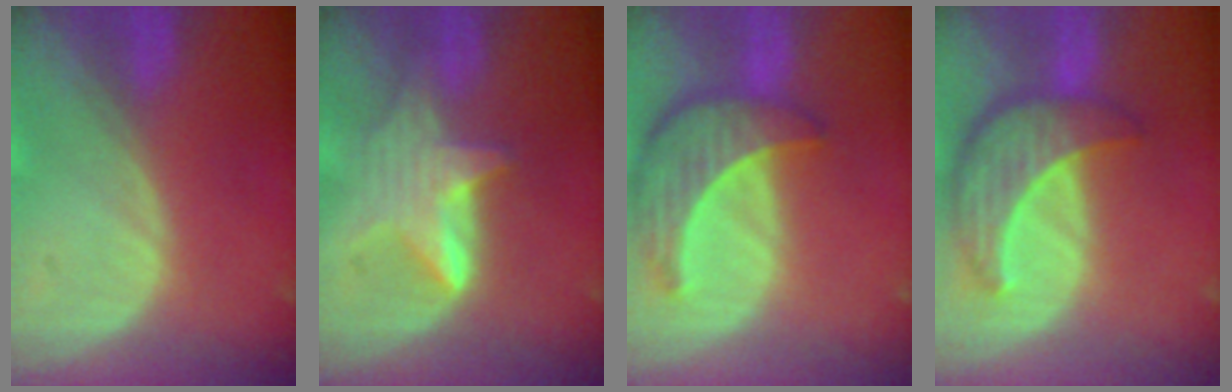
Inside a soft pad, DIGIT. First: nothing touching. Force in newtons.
{"total": 6.0, "press": 5.8, "slide": 1.2}
{"total": 8.7, "press": 7.9, "slide": 3.7}
{"total": 8.6, "press": 7.8, "slide": 3.7}